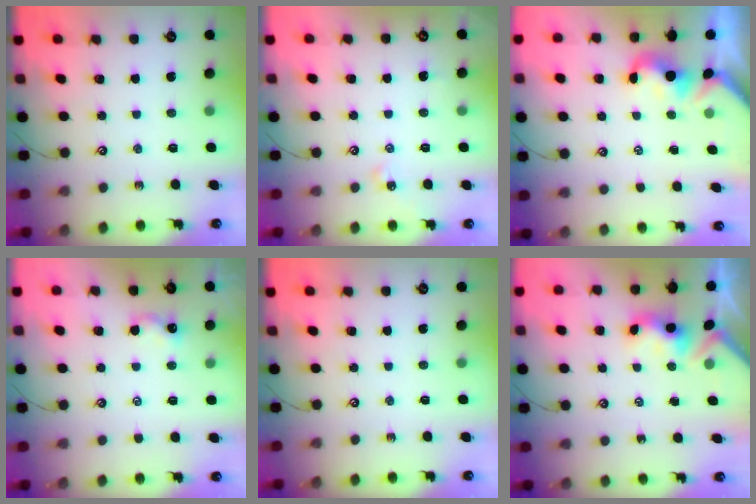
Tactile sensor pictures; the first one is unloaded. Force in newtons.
{"total": 4.4, "press": 4.3, "slide": 0.7}
{"total": 1.2, "press": 1.1, "slide": 0.3}
{"total": 0.9, "press": 0.9, "slide": 0.3}
{"total": 0.0}
{"total": 3.0, "press": 2.9, "slide": 0.6}